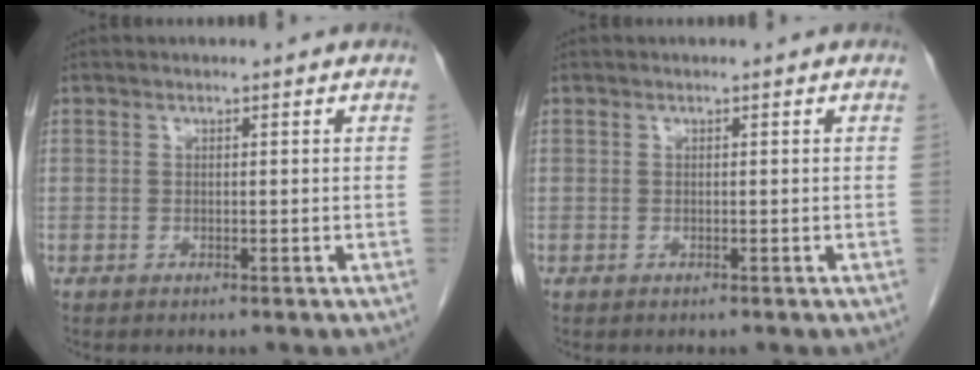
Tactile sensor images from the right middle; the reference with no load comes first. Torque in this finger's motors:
{"motor_torque": [-0.23, -0.35, -0.02, -0.01]}